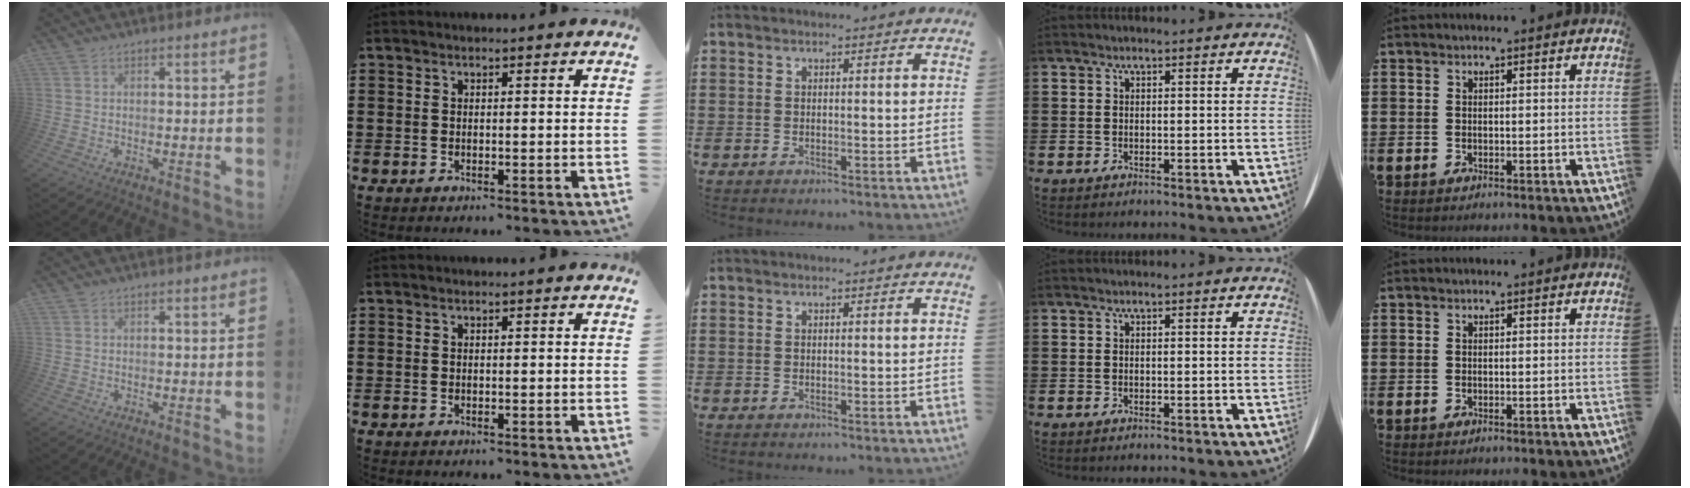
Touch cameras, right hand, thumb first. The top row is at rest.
{}